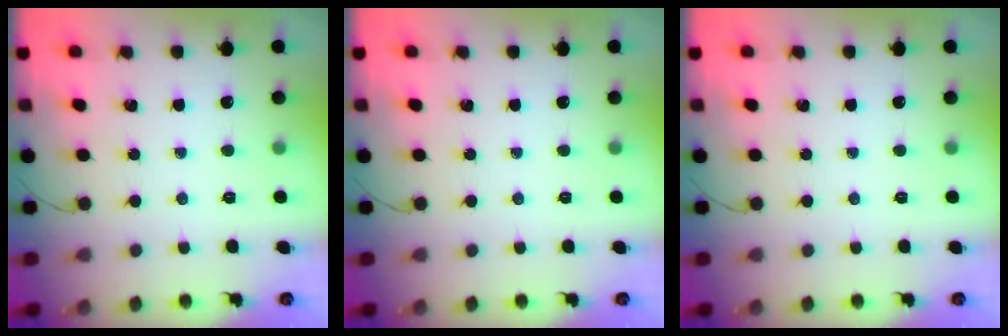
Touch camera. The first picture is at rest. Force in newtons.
{"total": 0.0}
{"total": 0.0}